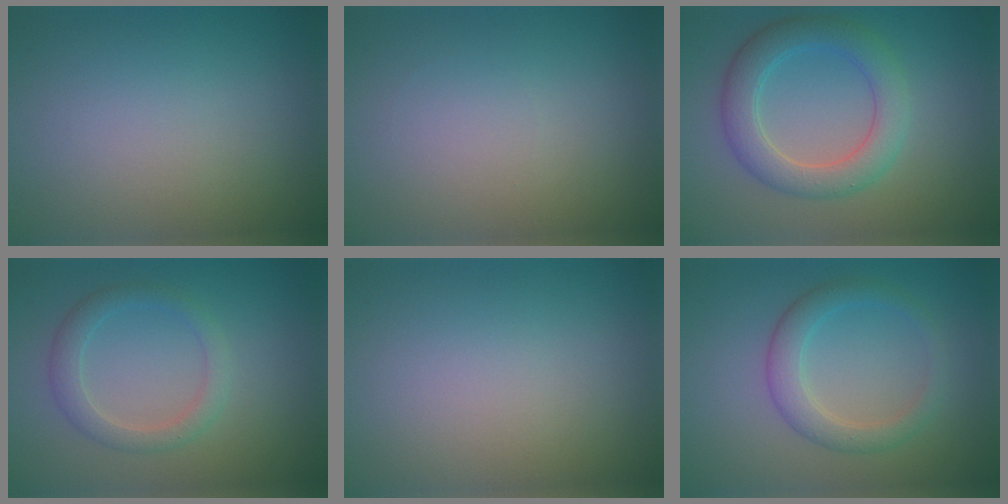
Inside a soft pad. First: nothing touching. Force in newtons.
{"total": 0.0}
{"total": 4.8, "press": 4.8, "slide": 0.1}
{"total": 2.5, "press": 2.5, "slide": 0.1}
{"total": 0.0}
{"total": 2.2, "press": 2.2, "slide": 0.2}